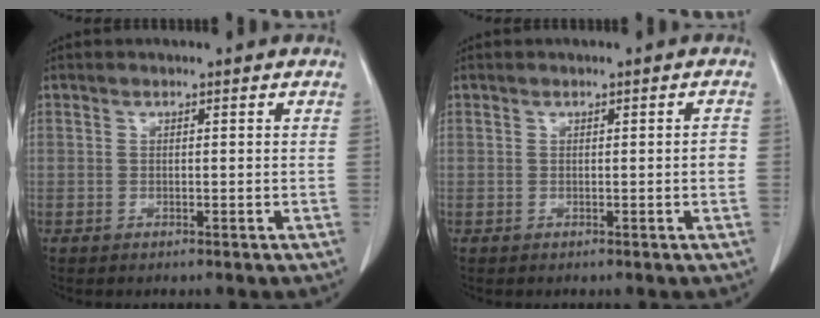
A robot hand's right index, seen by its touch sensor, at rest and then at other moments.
{"total": 1.2, "force": [-0.2, 0.1, 1.2], "torque": [-0.014, 0.000, 0.000]}